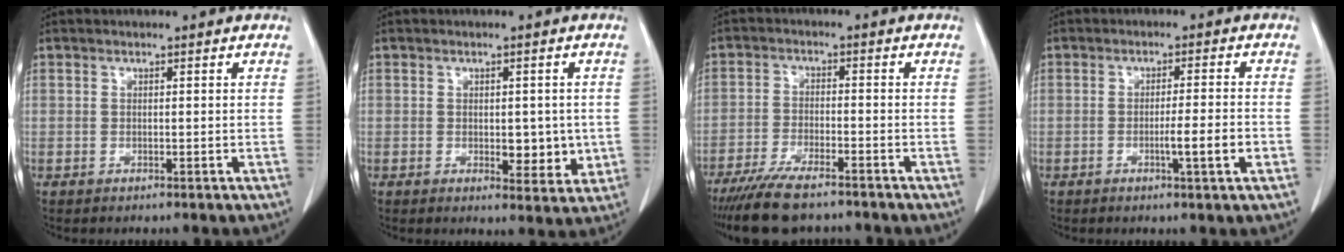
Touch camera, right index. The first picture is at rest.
{"total": 5.3, "force": [-0.5, 2.7, 4.6], "torque": [-0.050, -0.007, 0.001]}
{"total": 9.8, "force": [-8.0, 1.9, 5.3], "torque": [-0.091, -0.023, -0.134]}
{"total": 4.8, "force": [-1.6, -0.3, 4.6], "torque": [-0.068, -0.004, -0.023]}